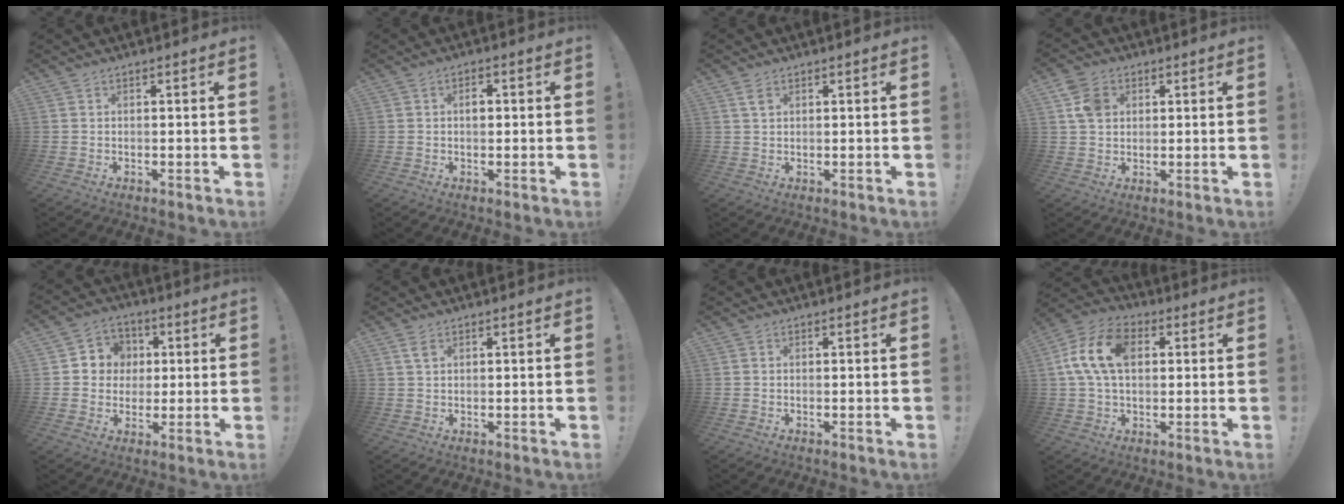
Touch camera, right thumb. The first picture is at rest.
{"total": 2.3, "force": [0.3, 1.6, 1.7], "torque": [-0.020, 0.001, 0.000]}
{"total": 2.2, "force": [1.2, 1.2, 1.4], "torque": [-0.014, -0.006, 0.020]}
{"total": 7.2, "force": [2.1, 5.7, 3.9], "torque": [-0.072, 0.005, 0.043]}
{"total": 8.2, "force": [0.2, 8.0, 1.7], "torque": [-0.023, 0.005, 0.011]}
{"total": 2.5, "force": [1.3, 1.3, 1.7], "torque": [-0.028, -0.001, 0.022]}
{"total": 0.0}
{"total": 15.0, "force": [3.1, 9.9, 10.9], "torque": [-0.212, 0.011, 0.057]}